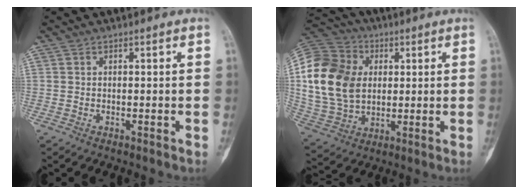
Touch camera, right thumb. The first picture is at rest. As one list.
[{"total": 21.3, "force": [3.1, 16.1, 13.6], "torque": [-0.267, 0.007, 0.064]}]